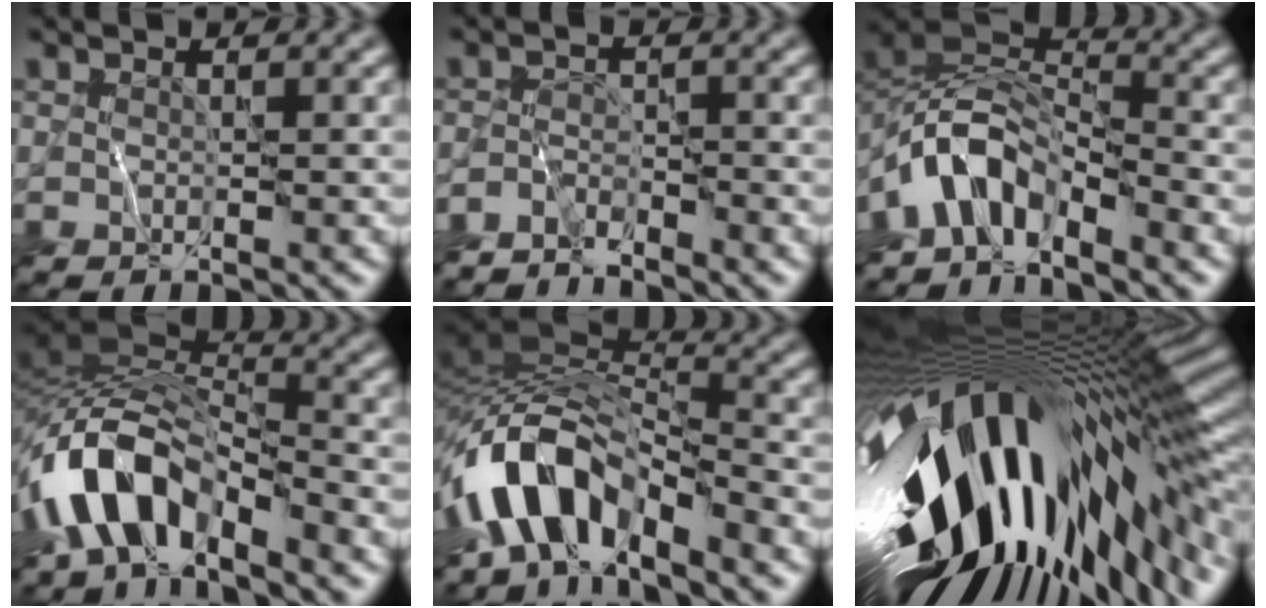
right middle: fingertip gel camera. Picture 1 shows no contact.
{"total": 3.0, "force": [-2.8, 0.6, 0.6], "torque": [-0.011, 0.000, -0.062]}
{"total": 6.1, "force": [-3.9, 3.0, 3.7], "torque": [-0.053, 0.007, -0.082]}
{"total": 8.7, "force": [-4.8, 4.1, 6.0], "torque": [-0.099, 0.011, -0.098]}
{"total": 9.7, "force": [-5.0, 4.5, 7.0], "torque": [-0.114, 0.014, -0.099]}
{"total": 19.0, "force": [-3.0, 8.5, 16.7], "torque": [-0.290, -0.046, -0.044]}